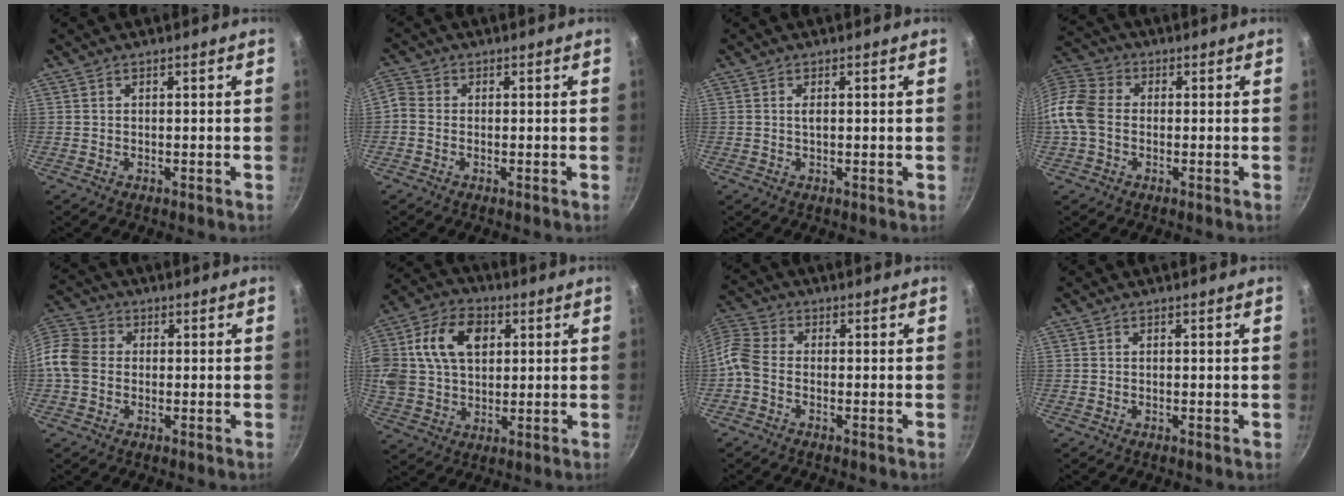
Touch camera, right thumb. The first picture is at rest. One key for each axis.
{"total": 3.1, "fx": -1.0, "fy": 2.5, "fz": 1.5, "tx": -0.037, "ty": 0.009, "tz": -0.036}
{"total": 1.2, "fx": 0.2, "fy": 0.4, "fz": 1.1, "tx": -0.018, "ty": 0.000, "tz": 0.001}
{"total": 9.7, "fx": -1.5, "fy": 7.4, "fz": 6.2, "tx": -0.113, "ty": 0.022, "tz": -0.053}
{"total": 10.4, "fx": -0.9, "fy": 8.6, "fz": 5.9, "tx": -0.109, "ty": 0.023, "tz": -0.039}
{"total": 19.7, "fx": 5.2, "fy": 14.1, "fz": 12.8, "tx": -0.254, "ty": 0.022, "tz": 0.086}
{"total": 7.6, "fx": -2.6, "fy": 5.3, "fz": 4.8, "tx": -0.115, "ty": 0.029, "tz": -0.074}
{"total": 0.0}